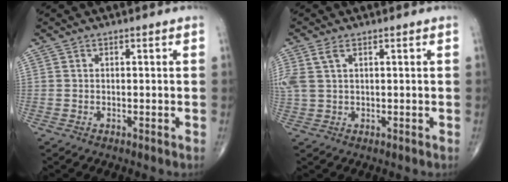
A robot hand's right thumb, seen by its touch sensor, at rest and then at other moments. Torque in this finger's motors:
{"motor_torque": [0.08, 0.08, 0.49, 0.39, 0.06]}